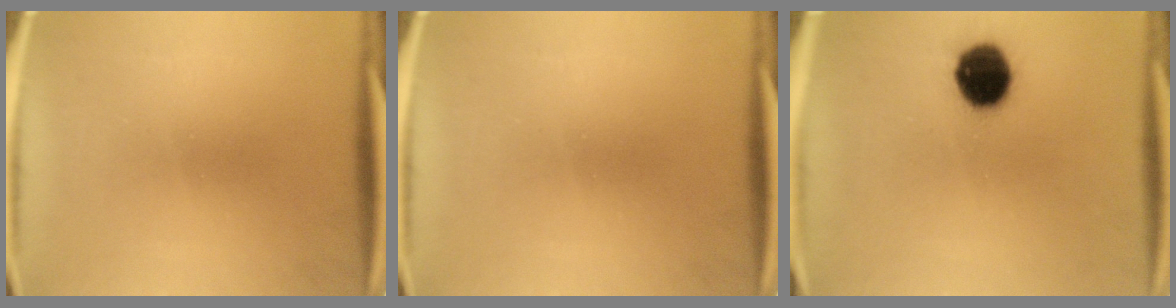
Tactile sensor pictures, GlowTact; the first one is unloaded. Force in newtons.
{"total": 0.0}
{"total": 12.2}